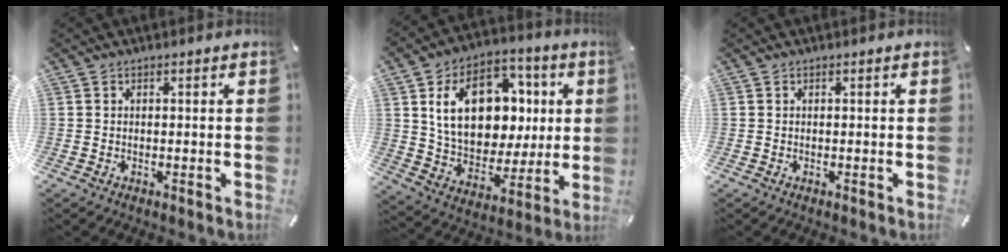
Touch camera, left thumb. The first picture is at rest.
{"total": 18.8, "force": [4.3, 14.2, 11.6], "torque": [-0.193, -0.006, 0.085]}
{"total": 0.0}